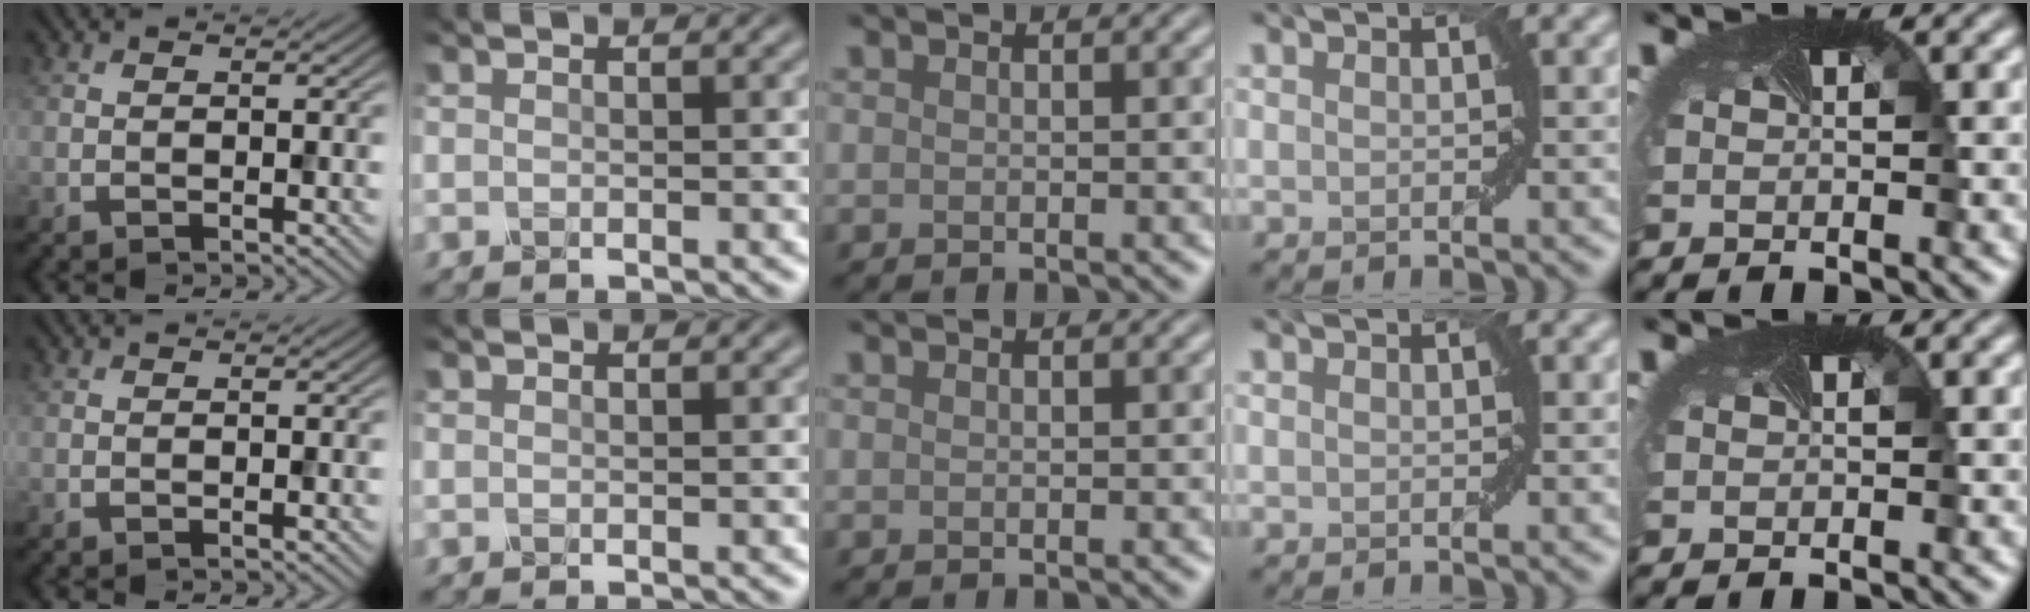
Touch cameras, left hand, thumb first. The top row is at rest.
{}